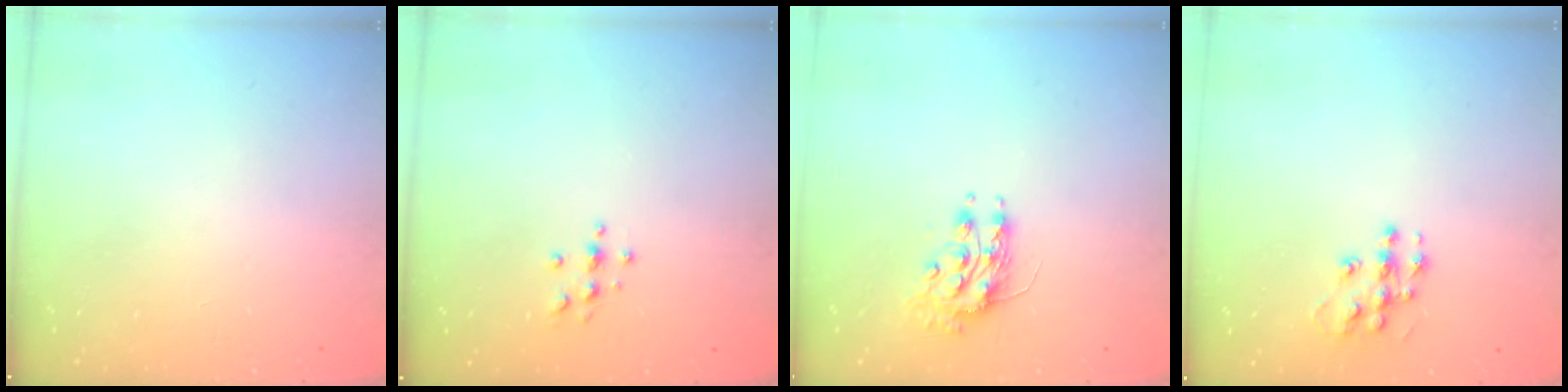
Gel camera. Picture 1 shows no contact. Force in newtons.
{"total": 3.3, "press": 3.3, "slide": 0.4}
{"total": 8.5, "press": 8.5, "slide": 0.6}
{"total": 9.6, "press": 9.6, "slide": 0.5}